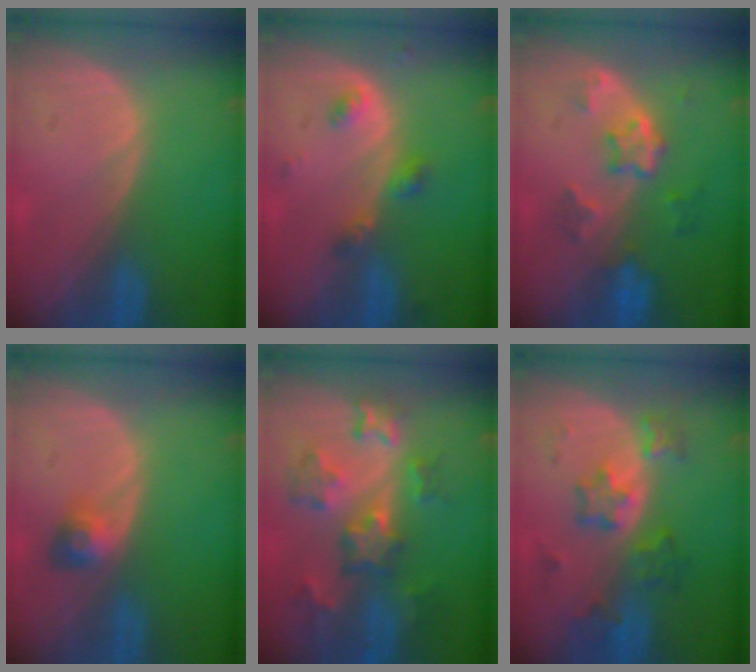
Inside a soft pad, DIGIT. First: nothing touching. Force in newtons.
{"total": 3.4, "press": 3.4, "slide": 0.7}
{"total": 6.1, "press": 5.5, "slide": 2.7}
{"total": 3.0, "press": 2.6, "slide": 1.3}
{"total": 8.8, "press": 7.8, "slide": 4.0}
{"total": 6.3, "press": 6.3, "slide": 0.5}